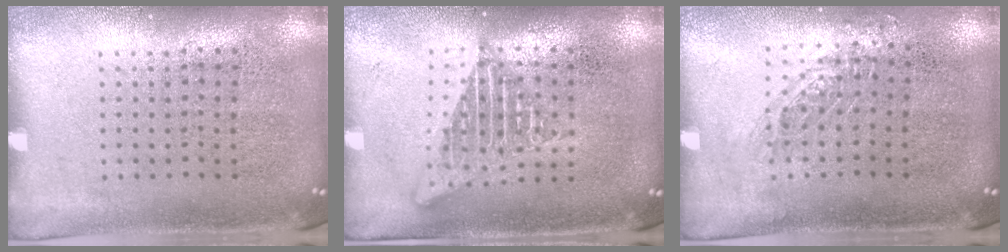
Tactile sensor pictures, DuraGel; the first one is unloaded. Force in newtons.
{"total": 2.3, "press": 2.3, "slide": 0.1}
{"total": 0.8, "press": 0.8, "slide": 0.2}